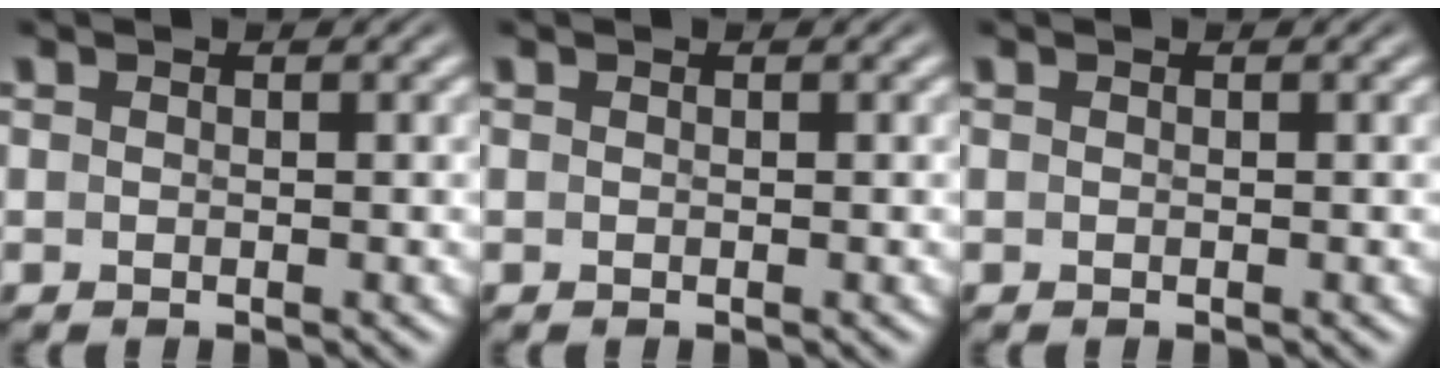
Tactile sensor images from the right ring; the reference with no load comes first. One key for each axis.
{"total": 0.0}
{"total": 0.0}